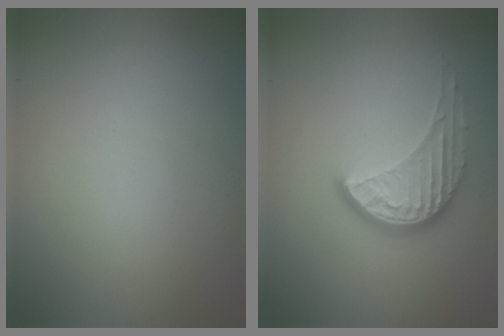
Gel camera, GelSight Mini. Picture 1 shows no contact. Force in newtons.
{"total": 4.0, "press": 2.9, "slide": 2.8}